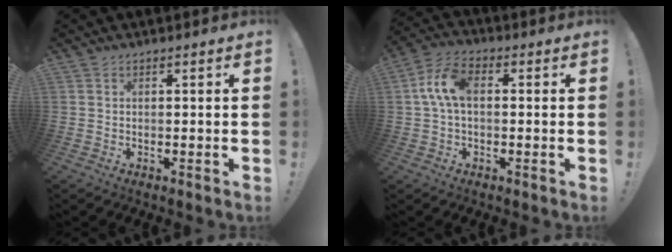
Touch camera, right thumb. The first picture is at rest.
{"total": 9.2, "force": [0.7, 5.3, 7.4], "torque": [-0.136, 0.010, 0.017]}